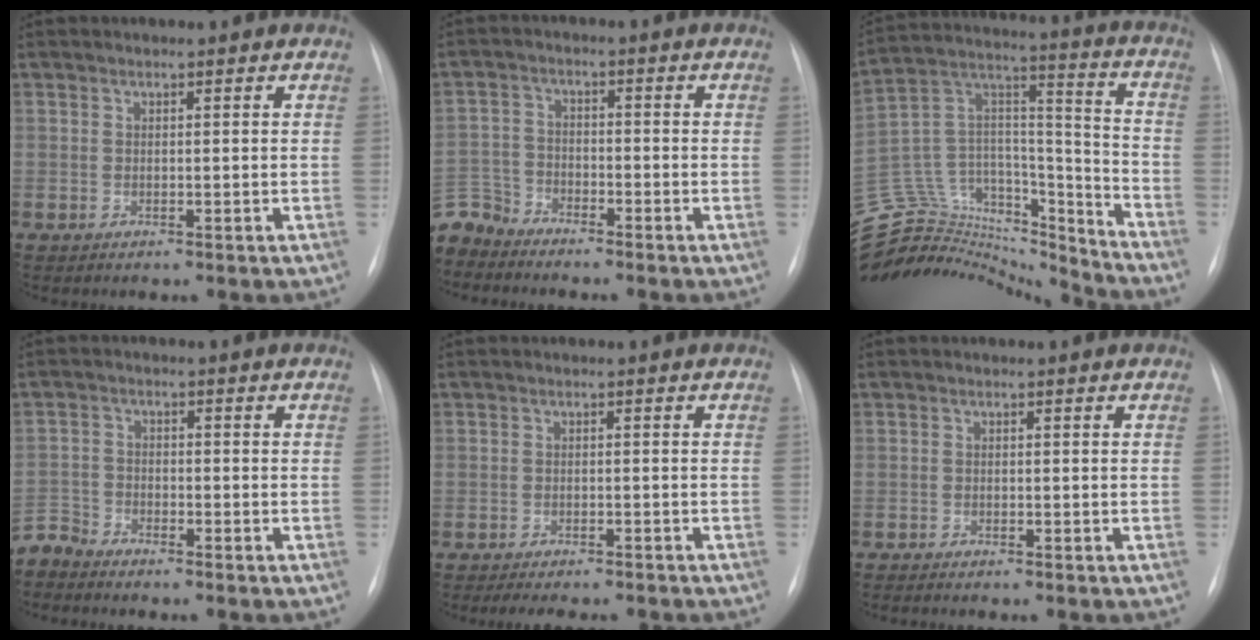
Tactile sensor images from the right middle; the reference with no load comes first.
{"total": 6.0, "force": [-5.9, 1.3, -0.3], "torque": [0.005, 0.001, -0.122]}
{"total": 28.3, "force": [-26.7, 7.2, 6.4], "torque": [-0.174, 0.038, -0.422]}
{"total": 3.5, "force": [-3.5, 0.2, -0.4], "torque": [0.011, -0.014, -0.071]}
{"total": 8.0, "force": [-7.1, 1.9, 3.3], "torque": [-0.043, -0.004, -0.089]}
{"total": 1.9, "force": [-1.6, 0.0, 0.9], "torque": [-0.012, -0.004, -0.022]}